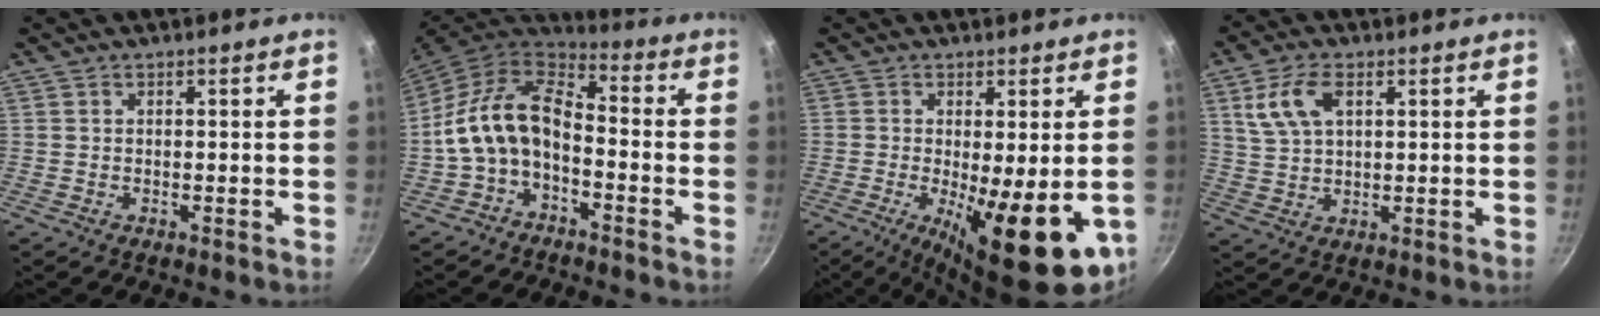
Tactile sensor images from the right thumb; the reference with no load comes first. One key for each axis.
{"total": 13.3, "fx": -3.3, "fy": 8.1, "fz": 10.1, "tx": -0.185, "ty": 0.066, "tz": -0.073}
{"total": 17.2, "fx": -4.8, "fy": 5.6, "fz": 15.5, "tx": -0.192, "ty": -0.026, "tz": -0.049}
{"total": 7.7, "fx": 3.0, "fy": 4.2, "fz": 5.8, "tx": -0.118, "ty": 0.000, "tz": 0.064}